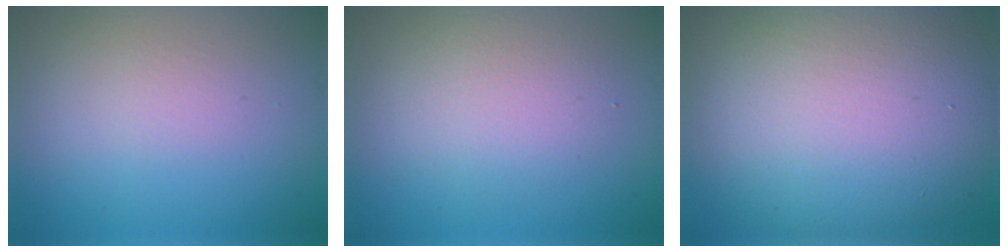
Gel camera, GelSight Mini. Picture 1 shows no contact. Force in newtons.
{"total": 2.9, "press": 2.9, "slide": 0.2}
{"total": 13.9, "press": 13.9, "slide": 1.1}